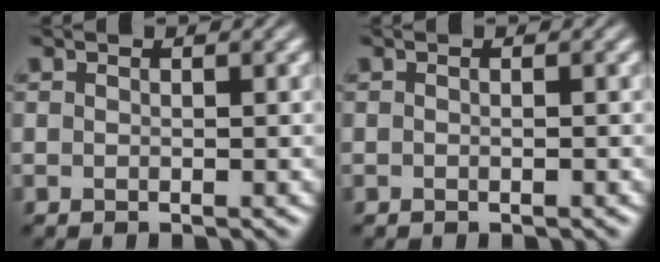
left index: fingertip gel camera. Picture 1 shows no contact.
{"total": 0.0}